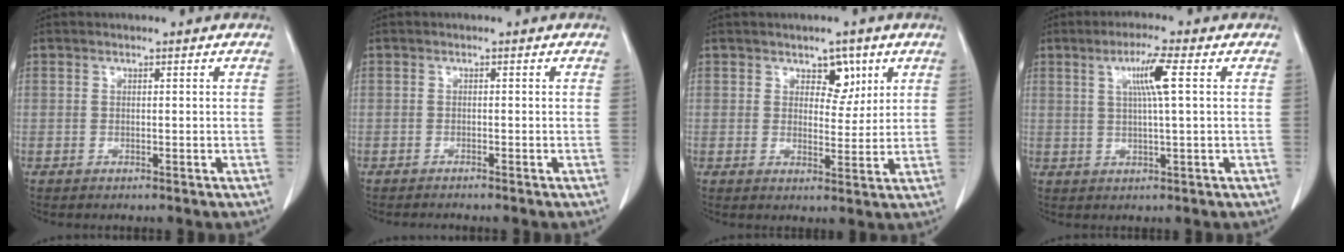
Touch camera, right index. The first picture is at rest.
{"total": 2.2, "force": [-2.0, 0.0, 0.9], "torque": [-0.014, -0.001, -0.025]}
{"total": 4.2, "force": [2.2, 2.6, 2.5], "torque": [-0.024, 0.002, 0.034]}
{"total": 5.4, "force": [1.5, -0.5, 5.2], "torque": [-0.093, 0.001, 0.027]}